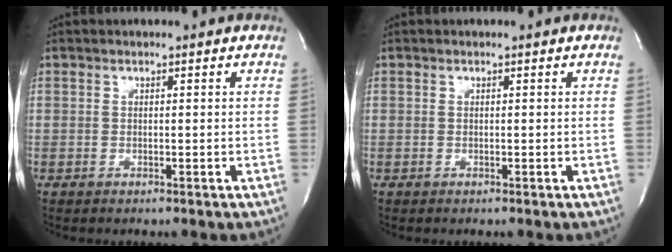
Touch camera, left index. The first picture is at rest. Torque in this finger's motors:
{"motor_torque": [0.00, 0.00, 0.00, 0.00]}